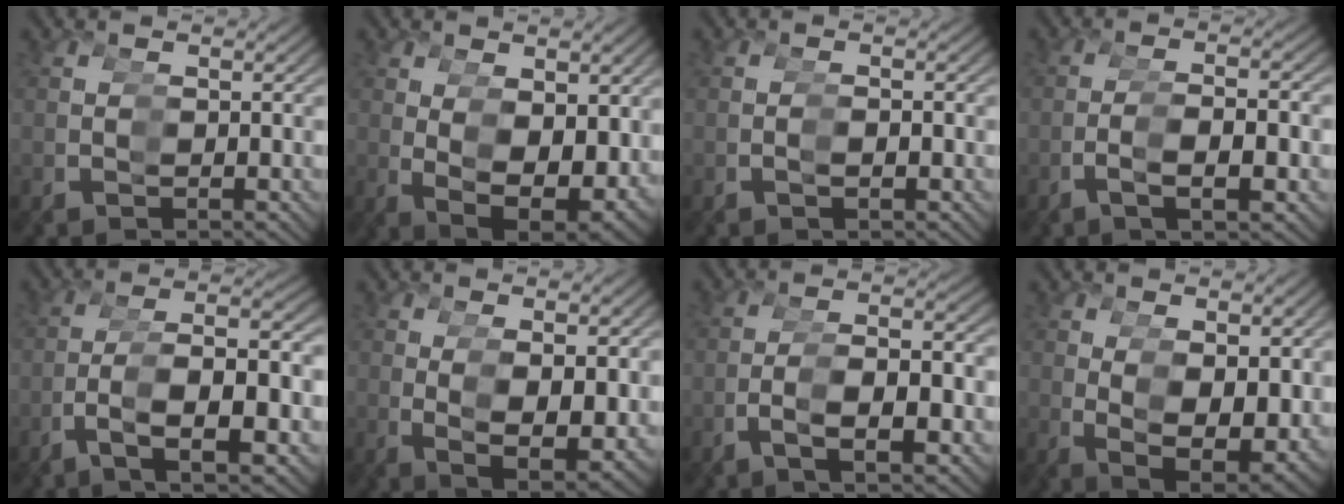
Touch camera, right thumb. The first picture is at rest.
{"total": 8.4, "force": [-0.6, 5.1, 6.7], "torque": [-0.108, -0.018, 0.007]}
{"total": 0.5, "force": [-0.2, -0.3, 0.3], "torque": [-0.010, 0.006, -0.005]}
{"total": 2.2, "force": [-0.6, -0.2, 2.1], "torque": [-0.032, 0.026, -0.012]}
{"total": 5.8, "force": [-0.3, 2.7, 5.1], "torque": [-0.093, 0.016, -0.003]}
{"total": 5.7, "force": [0.1, 2.4, 5.1], "torque": [-0.080, 0.002, 0.008]}
{"total": 3.2, "force": [-0.7, 0.8, 3.0], "torque": [-0.053, 0.021, -0.011]}
{"total": 7.5, "force": [-0.3, 4.3, 6.2], "torque": [-0.098, -0.011, 0.008]}